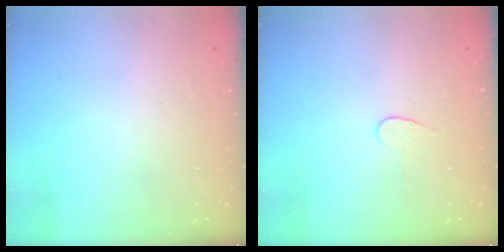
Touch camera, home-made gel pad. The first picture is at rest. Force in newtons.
{"total": 3.8, "press": 3.8, "slide": 0.4}